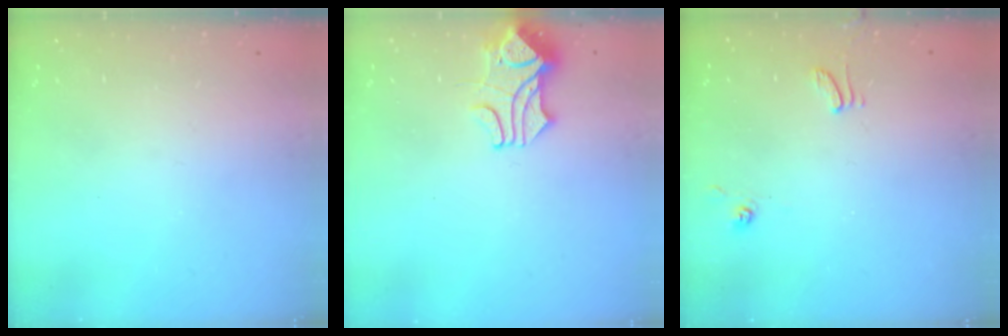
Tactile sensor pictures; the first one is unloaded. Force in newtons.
{"total": 1.9, "press": 1.5, "slide": 1.1}
{"total": 0.8, "press": 0.6, "slide": 0.4}